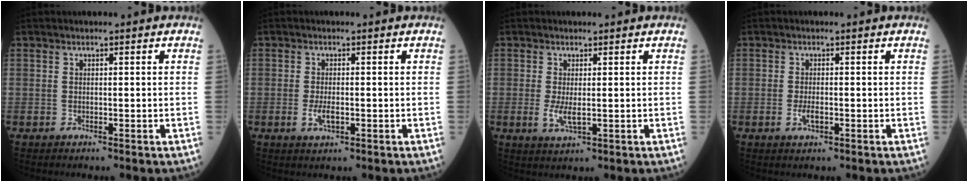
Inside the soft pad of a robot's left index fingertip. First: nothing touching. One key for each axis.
{"total": 2.5, "fx": -0.8, "fy": 0.9, "fz": 2.1, "tx": -0.050, "ty": -0.005, "tz": -0.011}
{"total": 2.9, "fx": -0.2, "fy": 1.0, "fz": 2.7, "tx": -0.059, "ty": -0.010, "tz": 0.003}
{"total": 1.8, "fx": -0.7, "fy": 0.6, "fz": 1.5, "tx": -0.033, "ty": -0.003, "tz": -0.011}